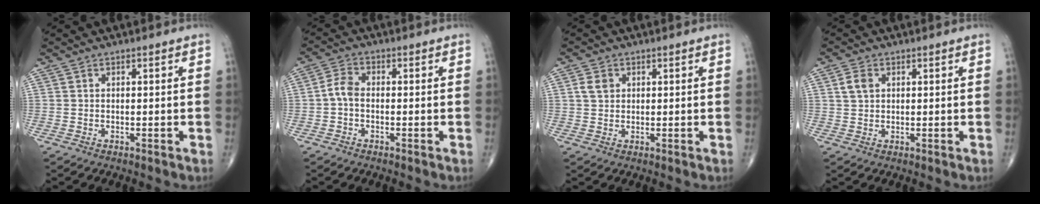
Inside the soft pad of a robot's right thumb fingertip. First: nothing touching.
{"total": 3.5, "force": [-0.7, 2.1, 2.6], "torque": [-0.053, 0.013, -0.022]}
{"total": 2.9, "force": [0.9, 2.3, 1.5], "torque": [-0.022, 0.001, 0.019]}
{"total": 3.1, "force": [1.0, 2.2, 1.9], "torque": [-0.035, 0.003, 0.021]}